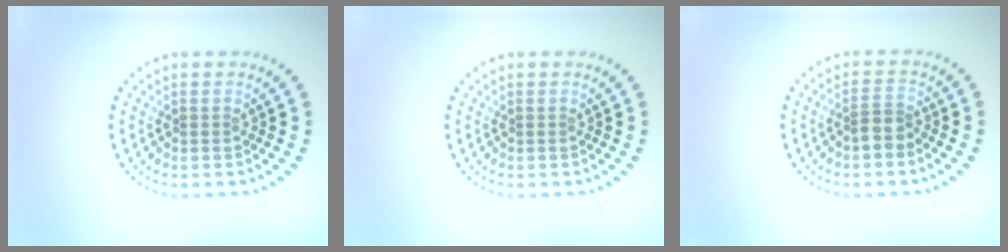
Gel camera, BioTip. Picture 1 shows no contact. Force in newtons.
{"total": 0.0}
{"total": 2.0, "press": 1.7, "slide": 1.2}